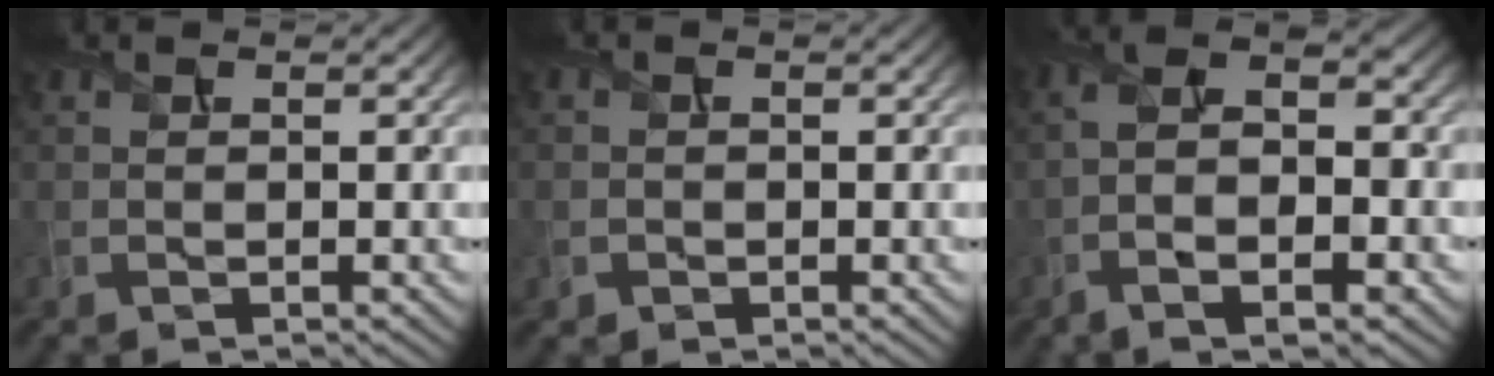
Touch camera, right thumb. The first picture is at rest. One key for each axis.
{"total": 1.3, "fx": -0.5, "fy": 1.1, "fz": 0.1, "tx": 0.003, "ty": -0.006, "tz": -0.012}
{"total": 7.7, "fx": -2.8, "fy": 2.9, "fz": 6.6, "tx": -0.131, "ty": -0.004, "tz": -0.047}